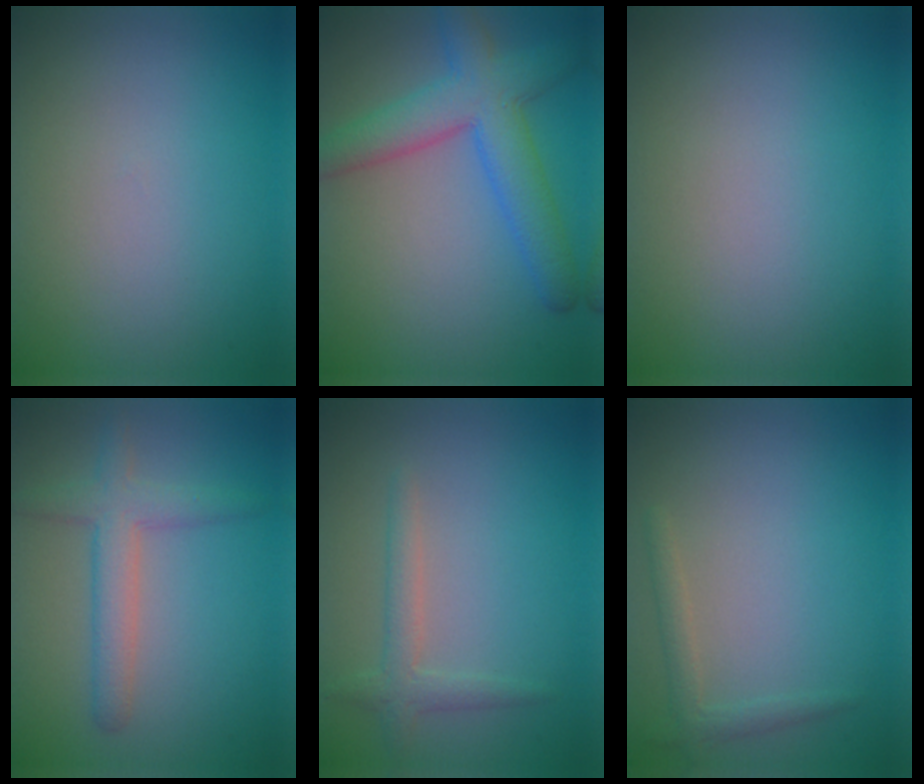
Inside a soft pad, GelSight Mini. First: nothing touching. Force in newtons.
{"total": 6.5, "press": 6.5, "slide": 0.2}
{"total": 0.0}
{"total": 3.5, "press": 3.5, "slide": 0.2}
{"total": 2.0, "press": 2.0, "slide": 0.0}
{"total": 1.5, "press": 1.5, "slide": 0.1}